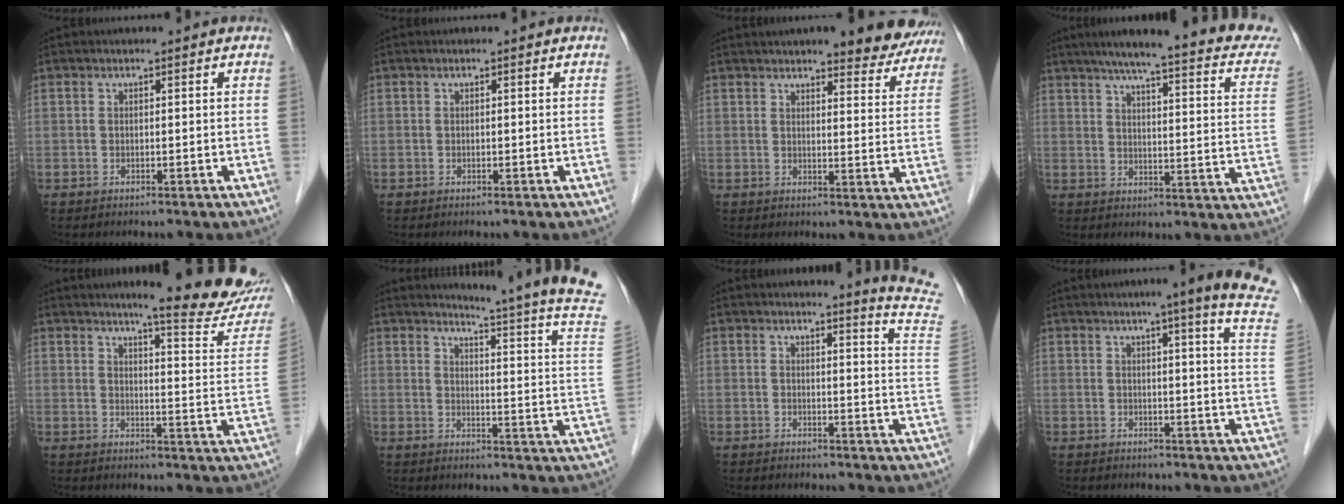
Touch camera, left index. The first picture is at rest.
{"total": 0.0}
{"total": 11.6, "force": [10.3, 2.4, 4.8], "torque": [-0.034, -0.011, 0.105]}
{"total": 24.1, "force": [20.4, 1.9, 12.8], "torque": [-0.173, -0.025, 0.242]}
{"total": 15.9, "force": [13.9, 0.4, 7.7], "torque": [-0.091, -0.065, 0.160]}
{"total": 15.7, "force": [14.2, -3.8, 5.6], "torque": [-0.092, -0.114, 0.158]}
{"total": 9.1, "force": [8.7, -2.1, 1.5], "torque": [-0.021, -0.098, 0.078]}
{"total": 16.2, "force": [12.9, -1.1, 9.7], "torque": [-0.126, -0.041, 0.132]}